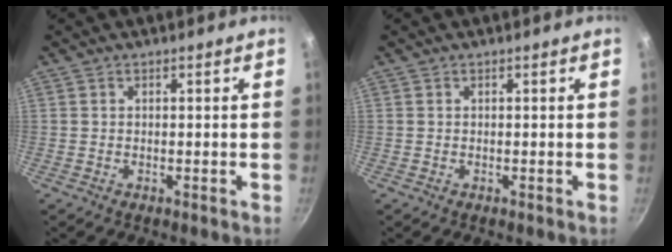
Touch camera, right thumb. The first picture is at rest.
{"total": 0.0}